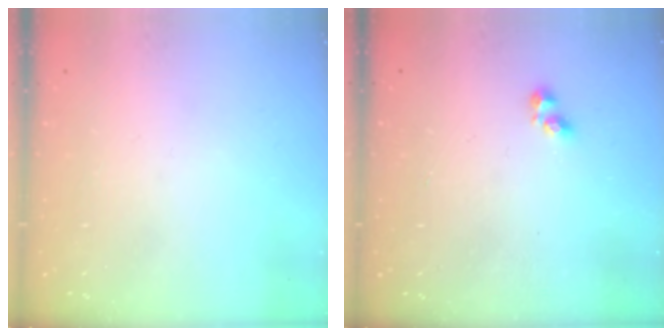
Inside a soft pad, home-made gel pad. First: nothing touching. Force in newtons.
{"total": 2.4, "press": 2.3, "slide": 0.4}